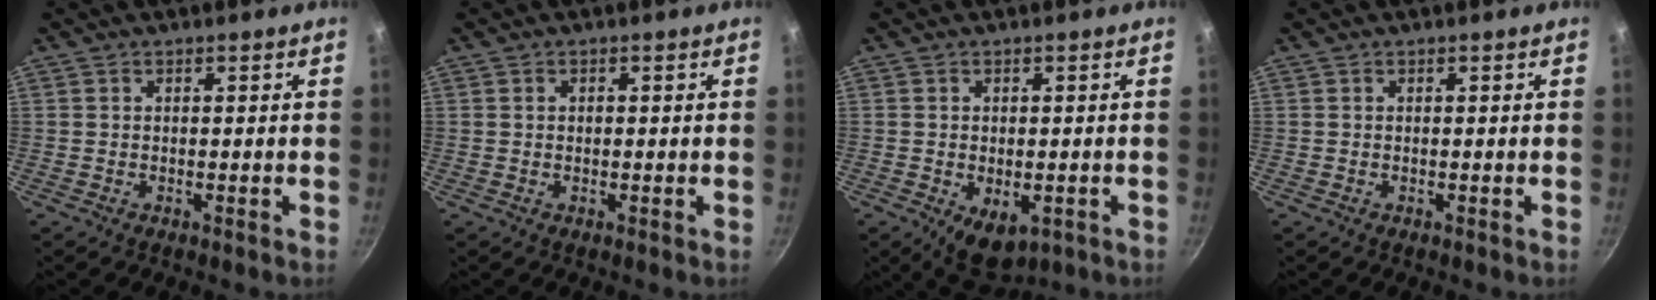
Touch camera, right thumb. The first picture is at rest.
{"total": 0.7, "force": [0.1, 0.6, 0.4], "torque": [-0.005, 0.003, 0.002]}
{"total": 6.8, "force": [-2.0, 4.3, 4.9], "torque": [-0.055, -0.005, -0.016]}
{"total": 0.0}